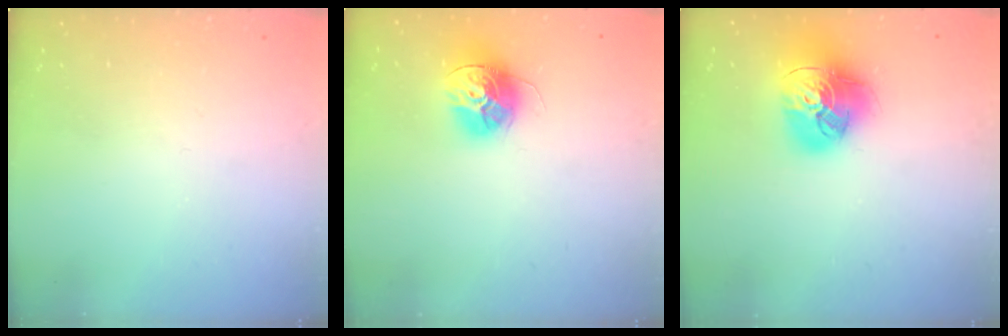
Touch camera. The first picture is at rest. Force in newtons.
{"total": 13.7, "press": 13.7, "slide": 1.0}
{"total": 18.0, "press": 17.9, "slide": 2.0}